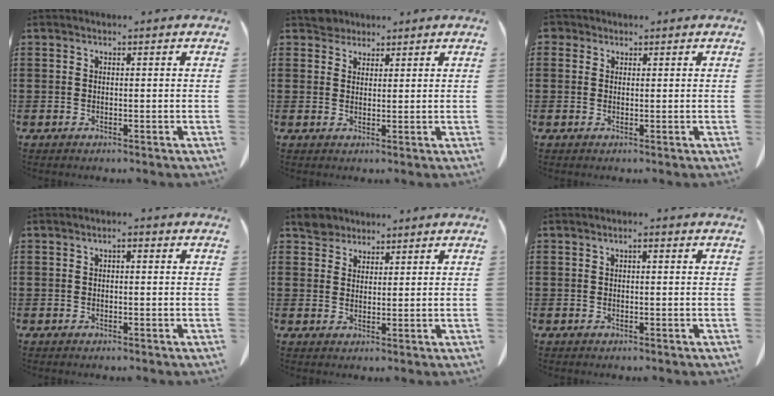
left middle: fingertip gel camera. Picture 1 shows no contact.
{"total": 2.6, "force": [2.4, 1.0, 0.0], "torque": [-0.001, 0.001, 0.046]}
{"total": 1.0, "force": [0.5, 0.8, 0.2], "torque": [-0.008, 0.005, 0.010]}
{"total": 1.0, "force": [-0.3, 0.4, 0.9], "torque": [-0.020, 0.003, -0.007]}
{"total": 3.2, "force": [2.8, 1.5, 0.4], "torque": [-0.011, 0.002, 0.054]}
{"total": 0.9, "force": [-0.1, 0.3, 0.9], "torque": [-0.017, 0.001, -0.002]}